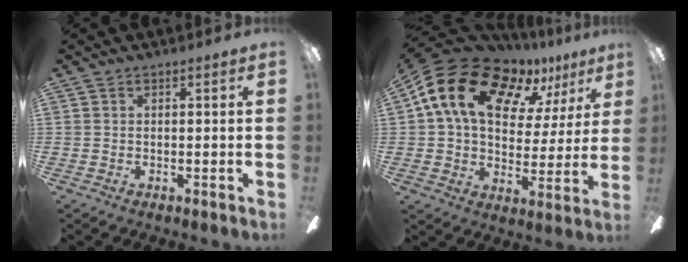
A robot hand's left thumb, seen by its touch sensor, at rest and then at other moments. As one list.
[{"total": 17.7, "force": [10.2, 10.7, 9.8], "torque": [-0.179, -0.054, 0.182]}]